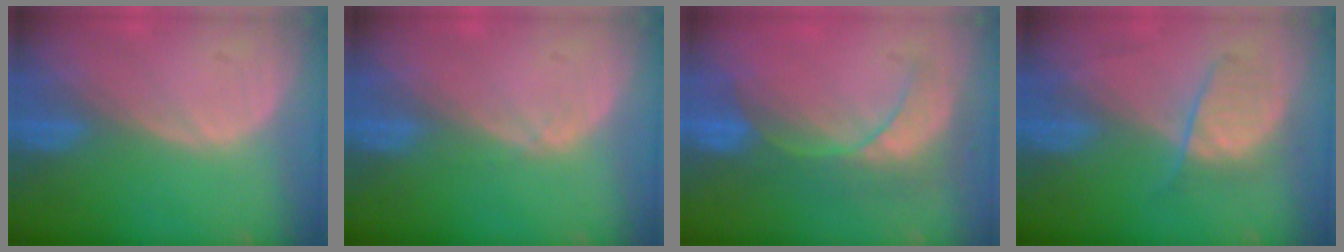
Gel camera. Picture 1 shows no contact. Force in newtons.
{"total": 0.7, "press": 0.6, "slide": 0.2}
{"total": 8.4, "press": 7.6, "slide": 3.6}
{"total": 4.4, "press": 4.4, "slide": 0.6}